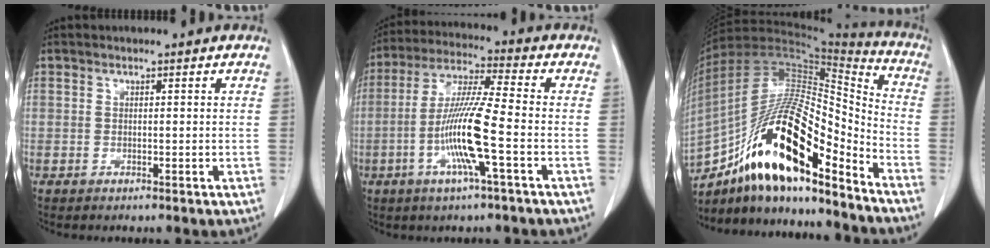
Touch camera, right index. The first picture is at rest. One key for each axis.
{"total": 11.9, "fx": -3.3, "fy": -0.2, "fz": 11.4, "tx": -0.225, "ty": -0.006, "tz": -0.071}
{"total": 23.4, "fx": -14.9, "fy": 5.0, "fz": 17.4, "tx": -0.314, "ty": 0.000, "tz": -0.259}